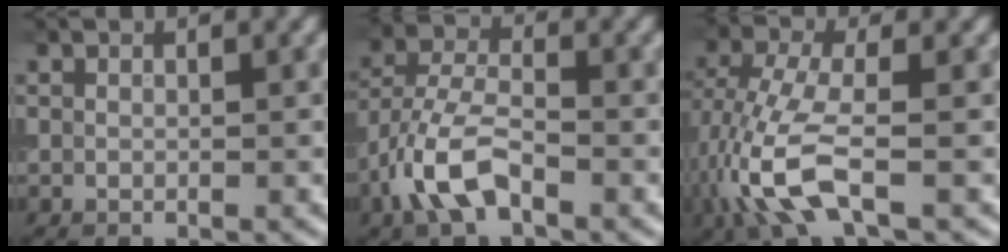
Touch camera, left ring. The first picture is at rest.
{"total": 5.8, "force": [-2.8, 2.7, 4.3], "torque": [-0.093, 0.002, -0.066]}
{"total": 6.7, "force": [-2.0, 2.7, 5.8], "torque": [-0.146, 0.000, -0.046]}